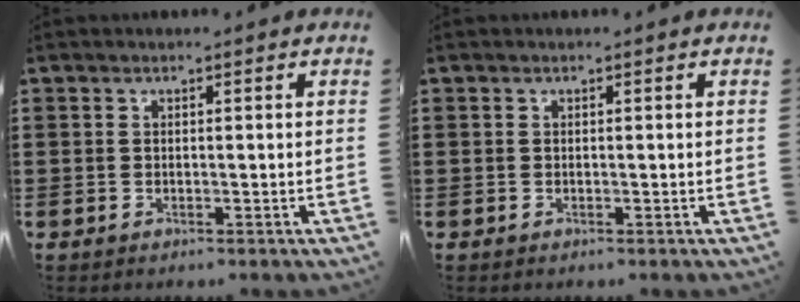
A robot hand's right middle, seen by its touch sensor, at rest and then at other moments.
{"total": 0.0}